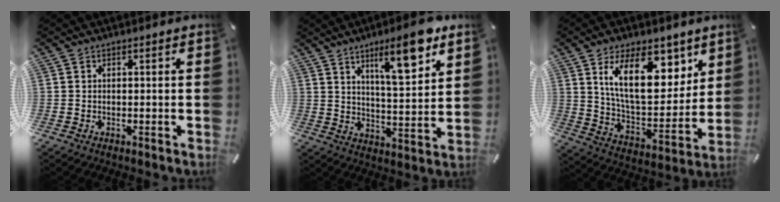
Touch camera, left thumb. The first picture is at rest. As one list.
[{"total": 13.7, "force": [8.6, 3.8, 9.9], "torque": [-0.136, -0.051, 0.136]}, {"total": 19.2, "force": [9.7, 10.1, 13.2], "torque": [-0.221, -0.031, 0.167]}]